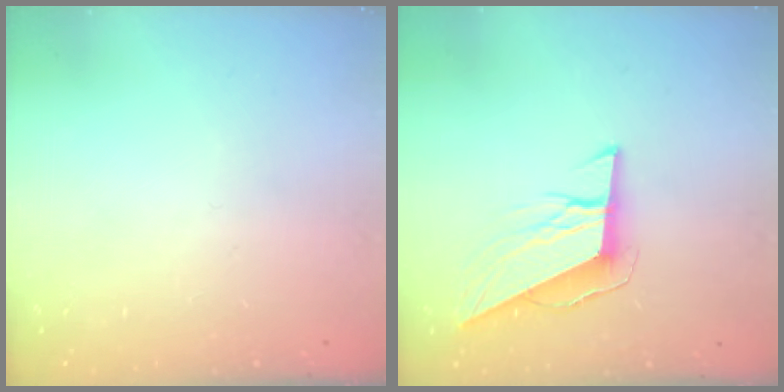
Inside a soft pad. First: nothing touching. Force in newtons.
{"total": 9.5, "press": 9.3, "slide": 1.9}